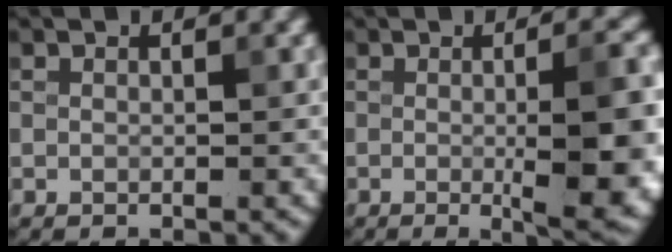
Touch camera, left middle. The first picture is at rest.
{"total": 9.1, "force": [-0.6, 2.3, 8.7], "torque": [-0.109, -0.008, -0.002]}